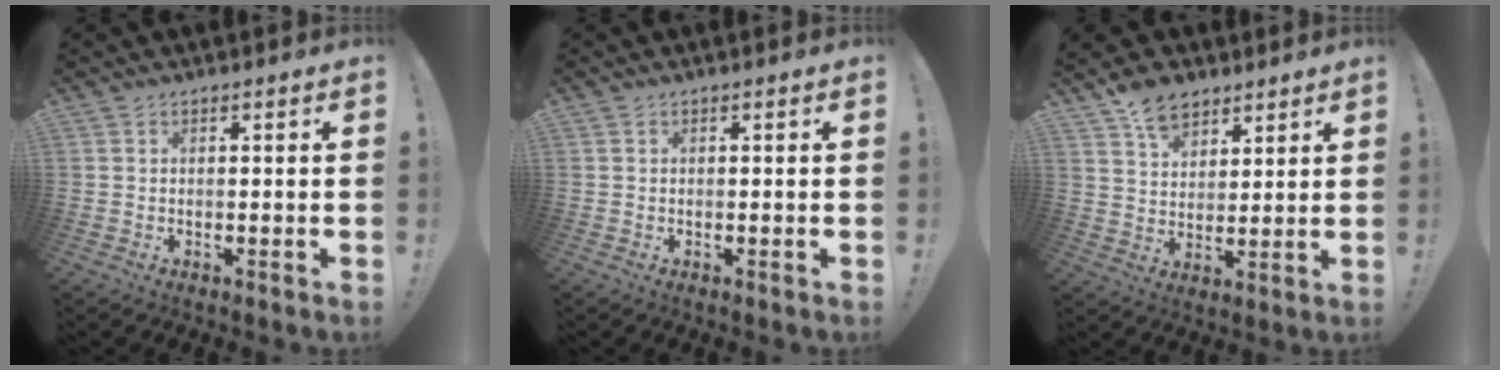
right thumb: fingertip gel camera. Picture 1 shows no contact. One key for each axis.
{"total": 0.0}
{"total": 8.8, "fx": 6.5, "fy": 4.9, "fz": 3.4, "tx": -0.056, "ty": -0.035, "tz": 0.125}